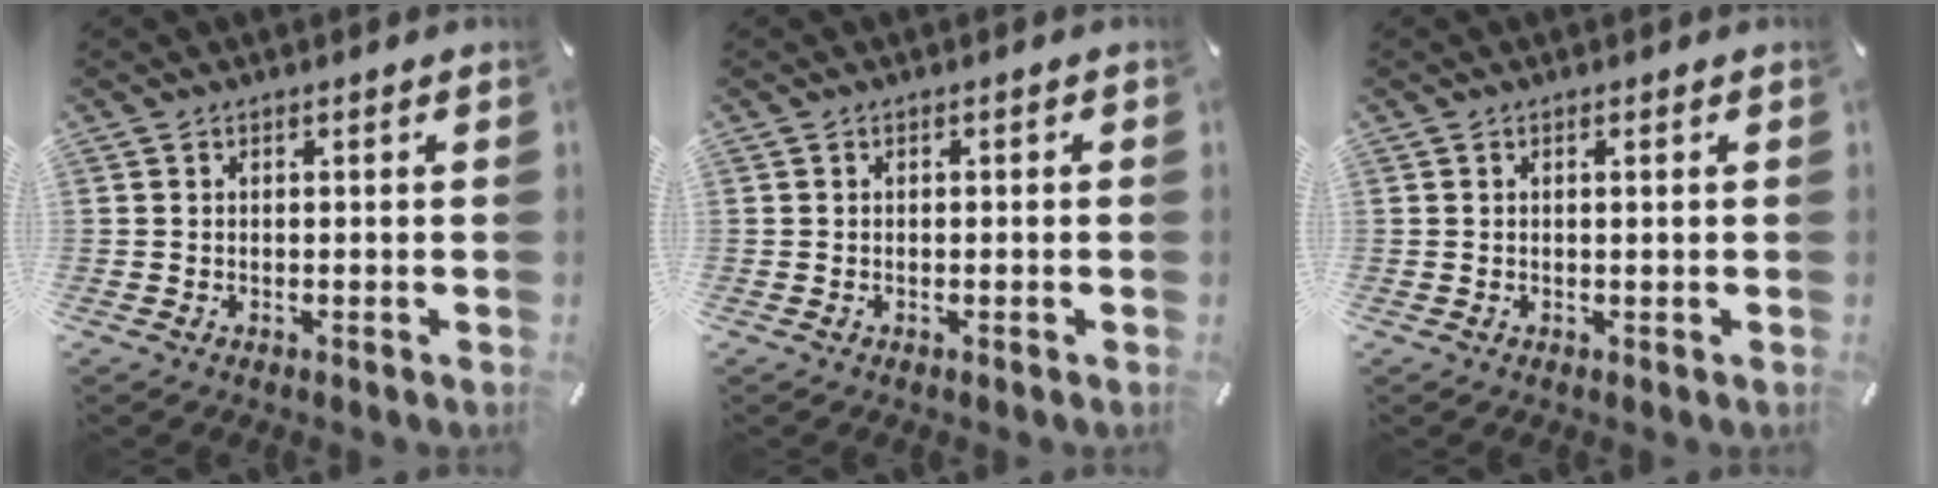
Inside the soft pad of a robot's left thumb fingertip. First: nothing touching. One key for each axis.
{"total": 0.5, "fx": -0.2, "fy": 0.3, "fz": 0.4, "tx": -0.007, "ty": -0.001, "tz": -0.004}
{"total": 0.9, "fx": 0.2, "fy": 0.0, "fz": 0.9, "tx": -0.017, "ty": -0.001, "tz": 0.004}